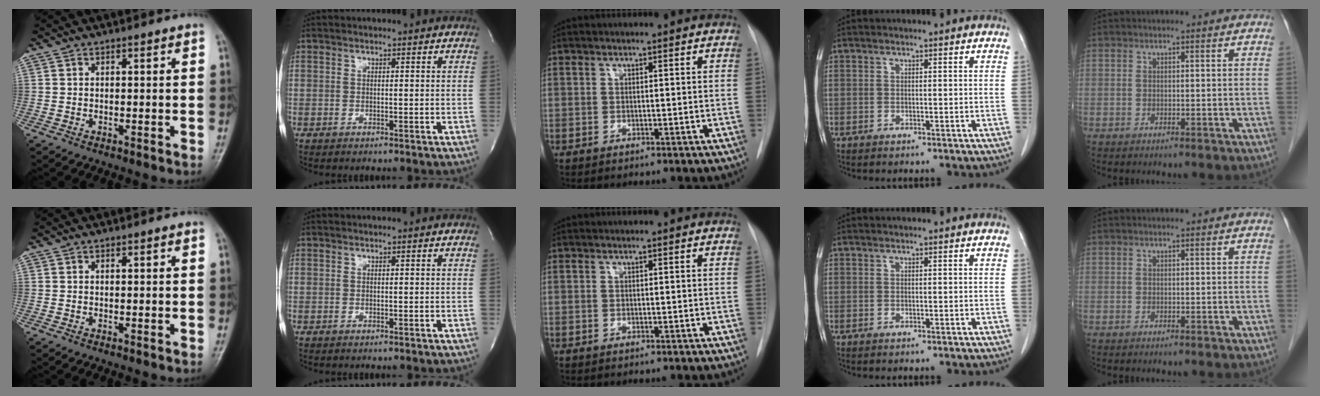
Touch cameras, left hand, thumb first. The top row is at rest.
{}